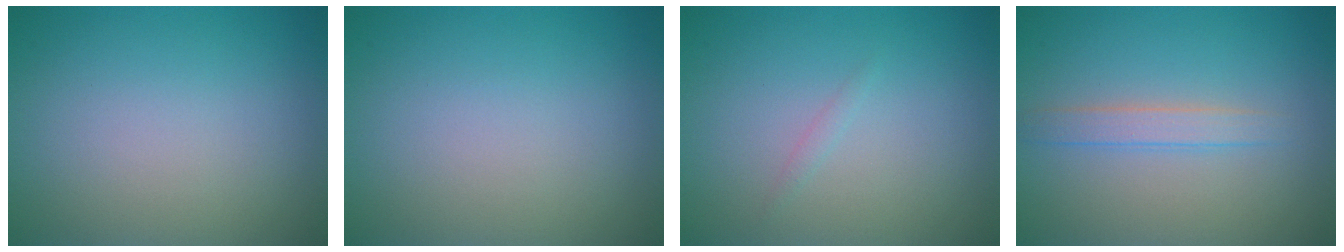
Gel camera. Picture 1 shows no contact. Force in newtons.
{"total": 0.0}
{"total": 0.5, "press": 0.5, "slide": 0.0}
{"total": 1.8, "press": 1.8, "slide": 0.1}